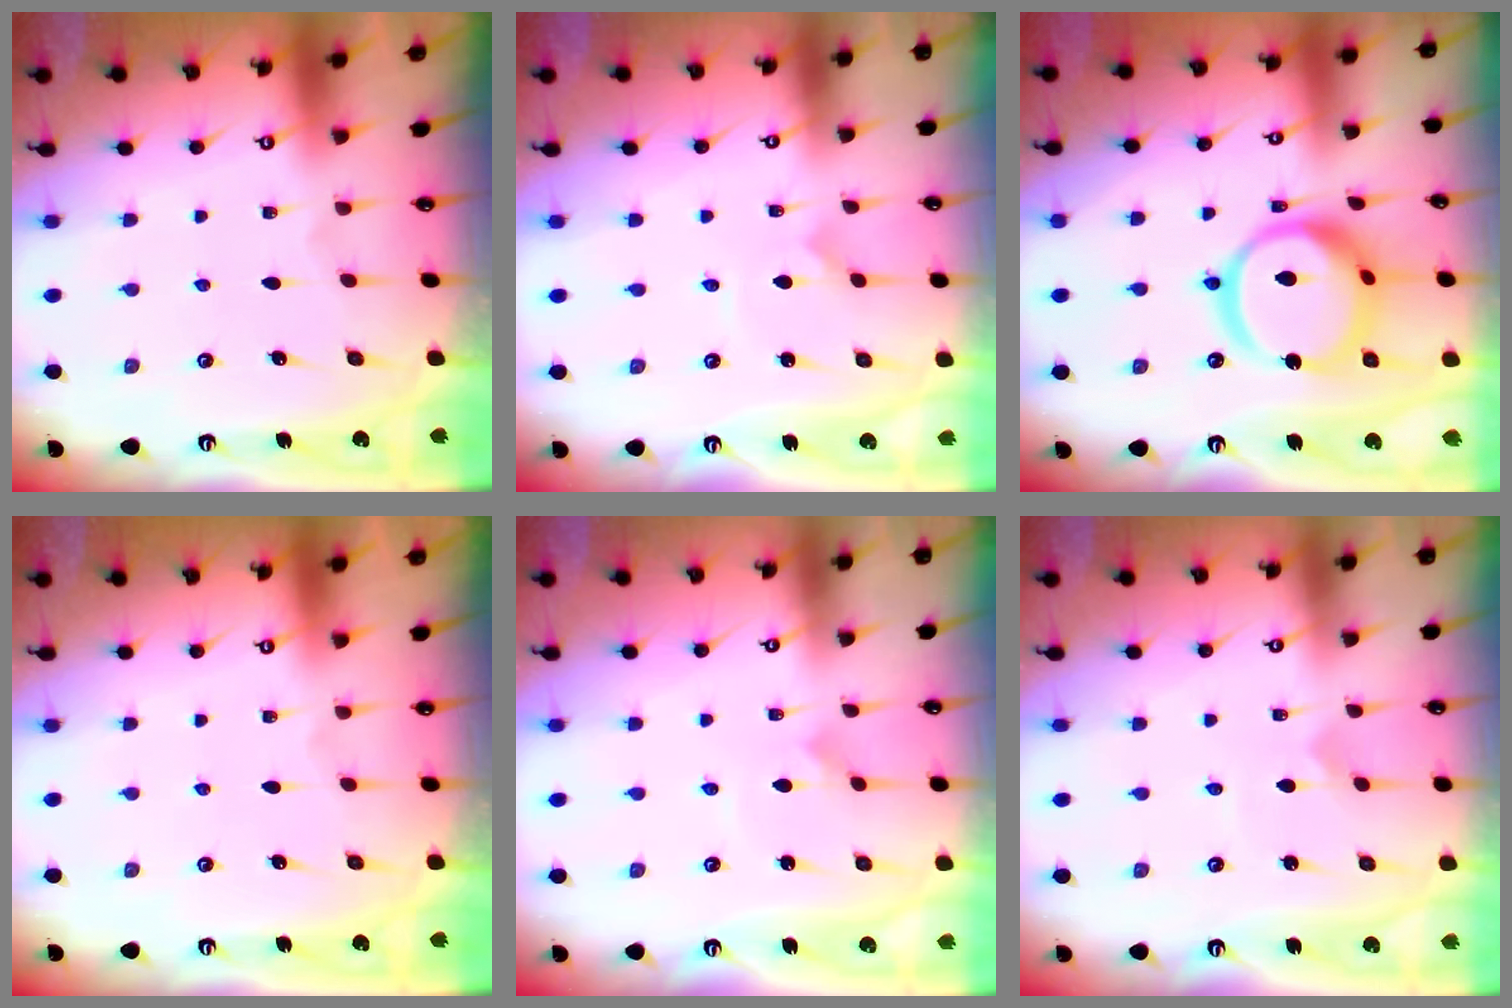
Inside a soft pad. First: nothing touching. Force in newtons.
{"total": 0.0}
{"total": 18.5, "press": 18.4, "slide": 1.9}
{"total": 0.0}
{"total": 2.5, "press": 2.5, "slide": 0.2}
{"total": 1.8, "press": 1.8, "slide": 0.2}